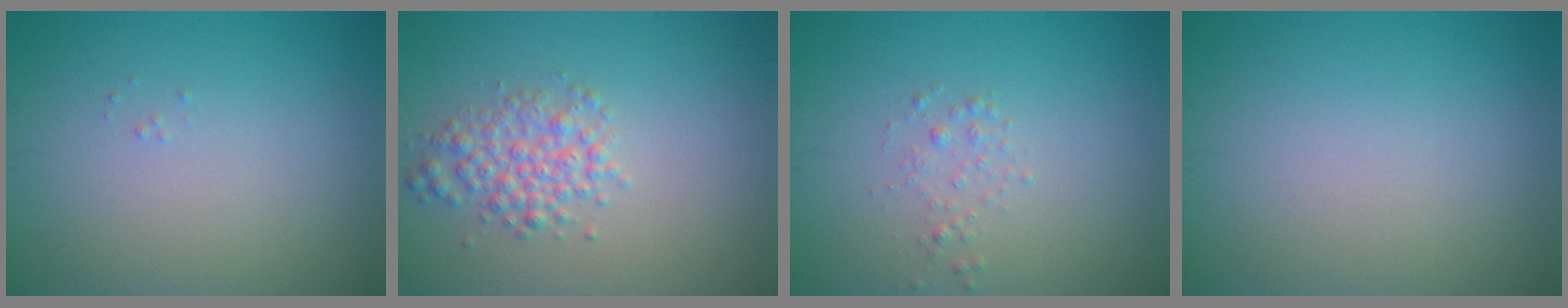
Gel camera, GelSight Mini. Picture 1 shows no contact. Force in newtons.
{"total": 3.0, "press": 3.0, "slide": 0.1}
{"total": 0.9, "press": 0.9, "slide": 0.0}
{"total": 0.0}